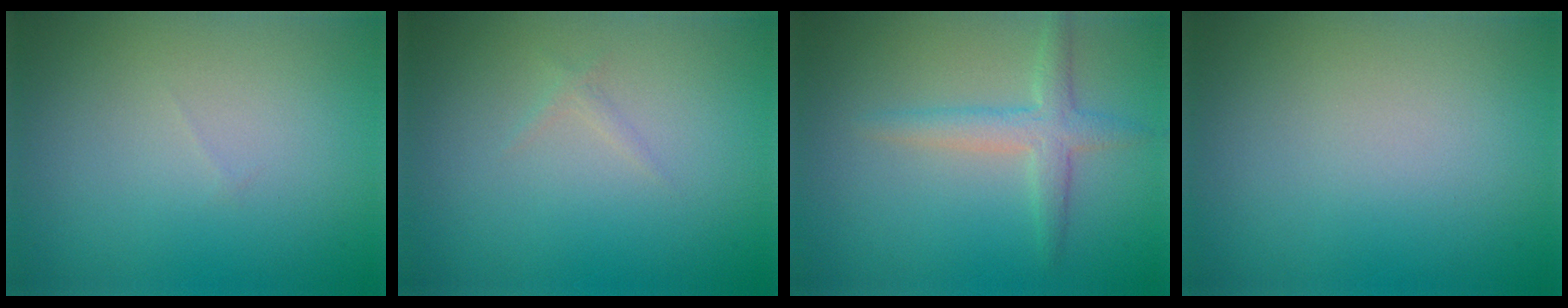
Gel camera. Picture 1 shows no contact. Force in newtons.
{"total": 0.5, "press": 0.5, "slide": 0.0}
{"total": 2.7, "press": 2.7, "slide": 0.0}
{"total": 0.0}